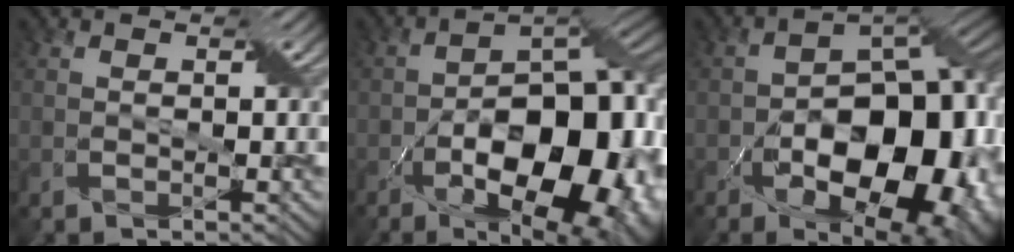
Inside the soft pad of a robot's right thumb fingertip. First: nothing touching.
{"total": 18.5, "force": [-6.5, 9.4, 14.5], "torque": [-0.190, -0.010, -0.095]}
{"total": 18.2, "force": [-6.3, 10.8, 13.2], "torque": [-0.154, -0.007, -0.083]}